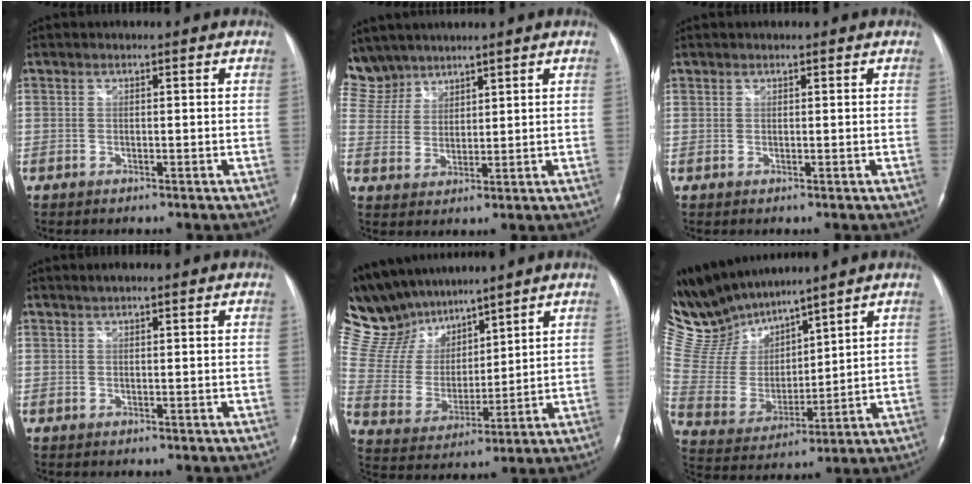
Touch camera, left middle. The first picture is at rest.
{"total": 8.8, "force": [7.6, 4.3, 0.4], "torque": [-0.021, 0.013, 0.166]}
{"total": 0.6, "force": [0.5, 0.4, 0.0], "torque": [-0.001, 0.000, 0.006]}
{"total": 0.9, "force": [0.7, 0.1, 0.6], "torque": [-0.013, 0.011, 0.013]}
{"total": 15.8, "force": [13.8, 5.6, 5.2], "torque": [-0.118, 0.031, 0.272]}
{"total": 14.3, "force": [13.4, 3.3, 3.6], "torque": [-0.093, 0.009, 0.281]}